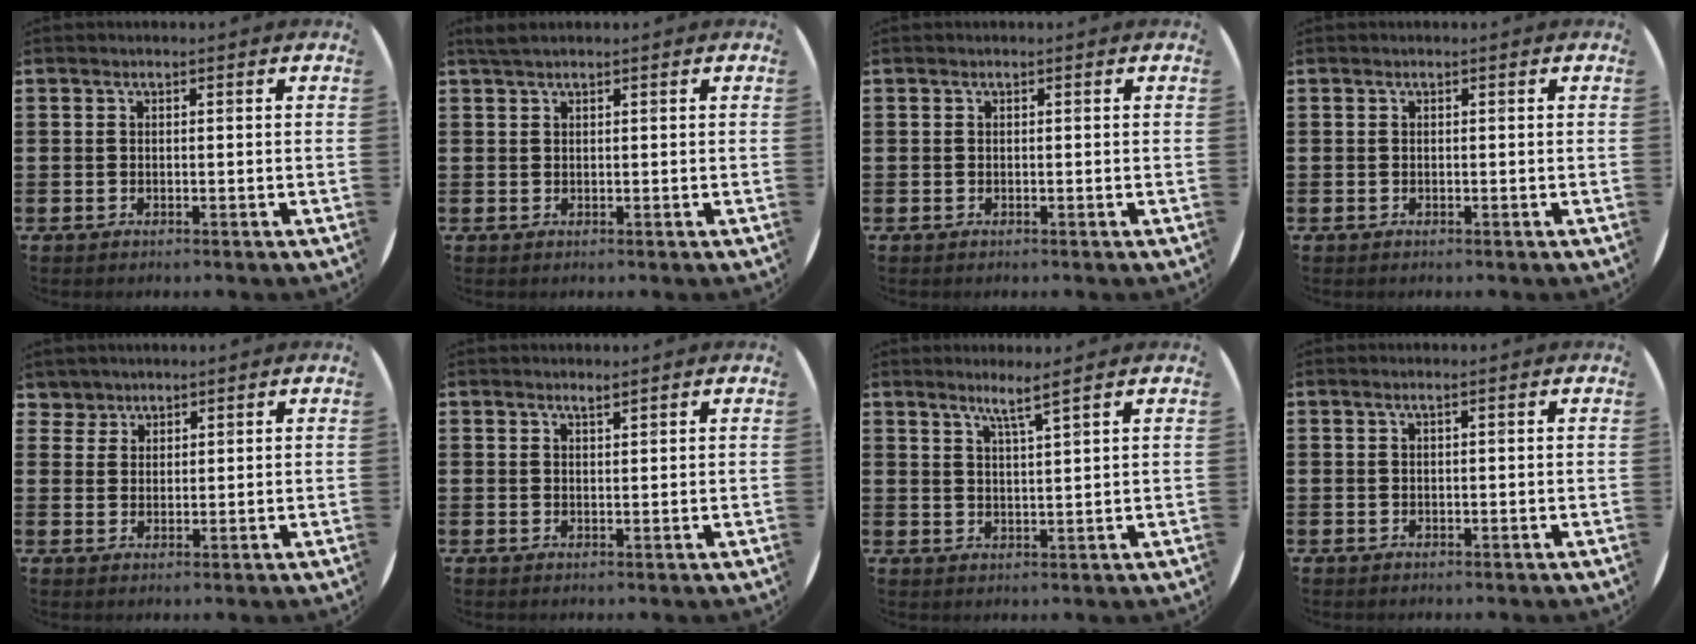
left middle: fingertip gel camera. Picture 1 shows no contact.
{"total": 1.2, "force": [1.1, 0.1, 0.6], "torque": [-0.014, 0.002, 0.019]}
{"total": 0.0}
{"total": 0.0}
{"total": 2.7, "force": [2.3, 1.4, 0.0], "torque": [0.001, 0.000, 0.044]}
{"total": 1.3, "force": [1.2, -0.1, 0.2], "torque": [-0.004, -0.001, 0.024]}
{"total": 3.5, "force": [3.0, -0.8, 1.7], "torque": [-0.038, -0.006, 0.051]}
{"total": 0.6, "force": [0.2, -0.2, 0.5], "torque": [-0.005, -0.001, 0.003]}